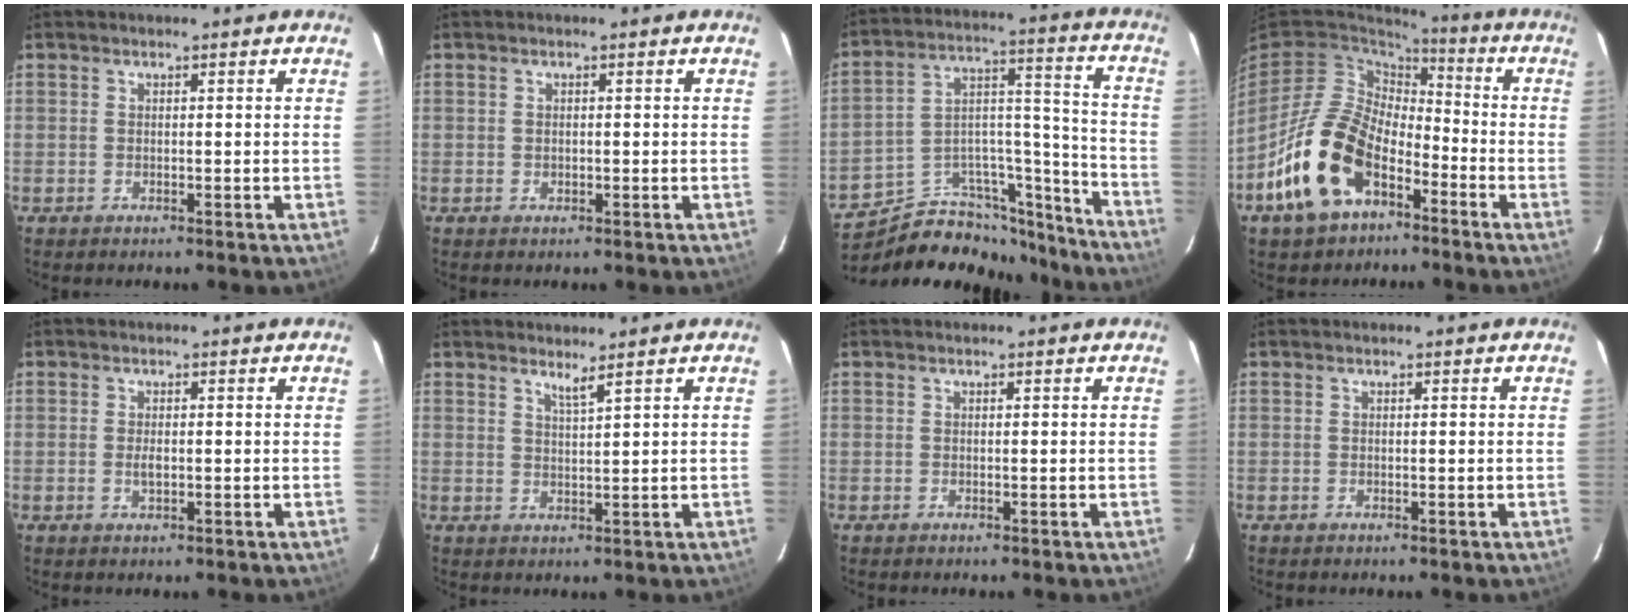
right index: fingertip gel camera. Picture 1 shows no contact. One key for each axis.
{"total": 0.7, "fx": 0.0, "fy": 0.6, "fz": 0.2, "tx": -0.003, "ty": 0.000, "tz": 0.001}
{"total": 20.4, "fx": -16.9, "fy": 9.4, "fz": 6.6, "tx": -0.107, "ty": 0.080, "tz": -0.242}
{"total": 17.8, "fx": -8.7, "fy": 10.9, "fz": 11.0, "tx": -0.237, "ty": 0.004, "tz": -0.150}
{"total": 1.6, "fx": -0.3, "fy": 0.8, "fz": 1.4, "tx": -0.025, "ty": -0.001, "tz": -0.005}
{"total": 2.1, "fx": 1.7, "fy": -0.4, "fz": 1.2, "tx": -0.022, "ty": -0.007, "tz": 0.028}
{"total": 0.0}
{"total": 0.0}